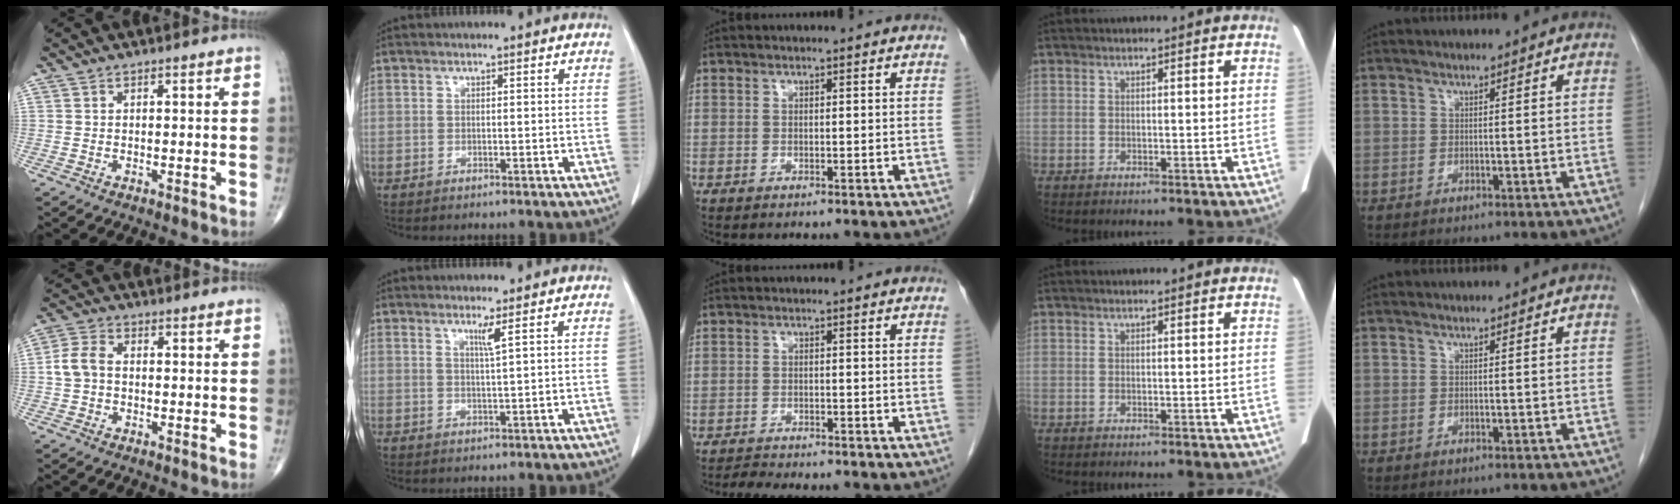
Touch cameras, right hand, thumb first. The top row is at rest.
{"thumb": {"total": 4.9, "force": [-0.2, 3.5, 3.5], "torque": [-0.075, 0.016, -0.011]}, "index": {"total": 2.0, "force": [1.1, -0.7, 1.5], "torque": [-0.031, -0.011, 0.023]}, "middle": {"total": 4.2, "force": [-3.9, 0.2, 1.4], "torque": [-0.022, -0.012, -0.060]}}